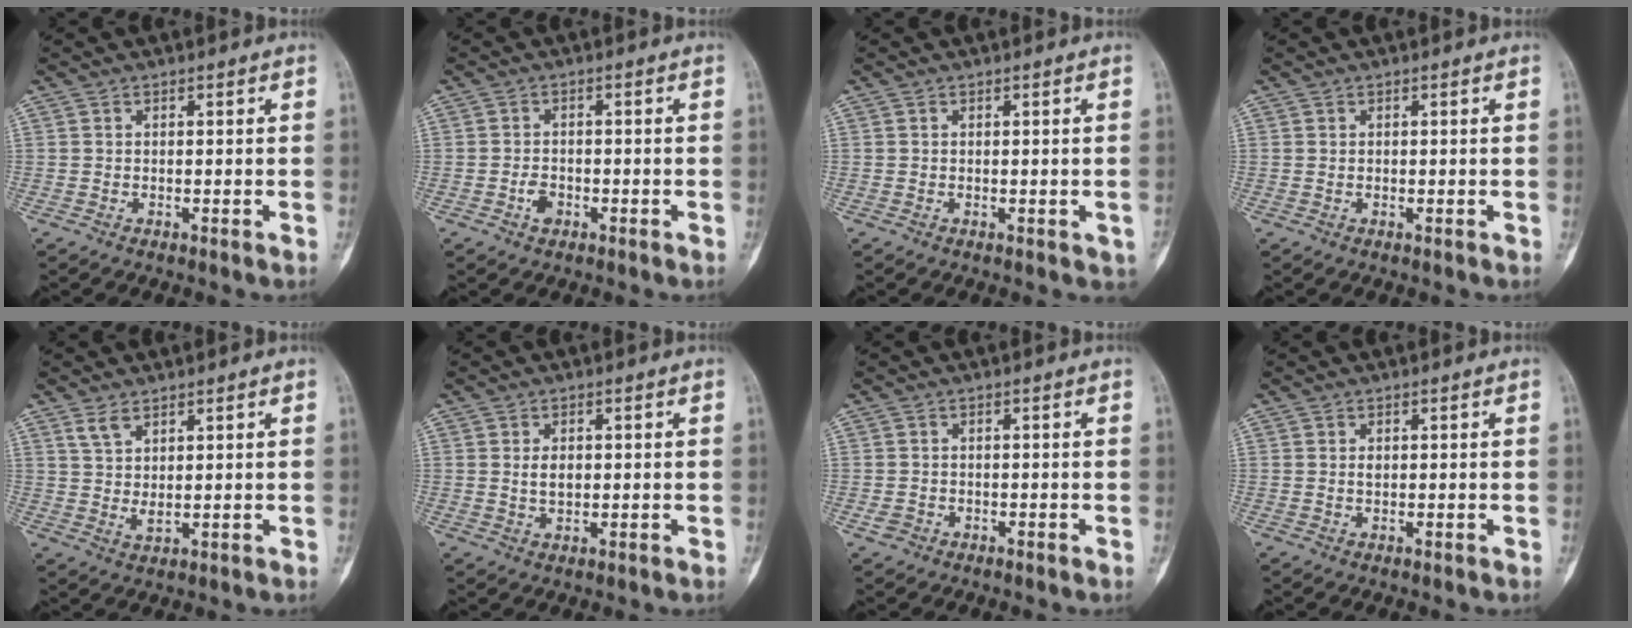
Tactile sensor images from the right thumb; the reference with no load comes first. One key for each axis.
{"total": 2.4, "fx": -1.2, "fy": 1.6, "fz": 1.3, "tx": -0.019, "ty": 0.007, "tz": -0.022}
{"total": 1.3, "fx": -0.2, "fy": 0.8, "fz": 1.0, "tx": -0.004, "ty": 0.000, "tz": -0.002}
{"total": 0.0}
{"total": 3.9, "fx": 2.3, "fy": 1.7, "fz": 2.6, "tx": -0.054, "ty": -0.014, "tz": 0.052}
{"total": 3.0, "fx": 0.4, "fy": 2.0, "fz": 2.3, "tx": -0.034, "ty": -0.002, "tz": 0.011}
{"total": 1.5, "fx": -0.7, "fy": 1.3, "fz": 0.3, "tx": -0.005, "ty": 0.008, "tz": -0.012}
{"total": 0.9, "fx": 0.2, "fy": 0.6, "fz": 0.7, "tx": -0.007, "ty": 0.001, "tz": 0.003}